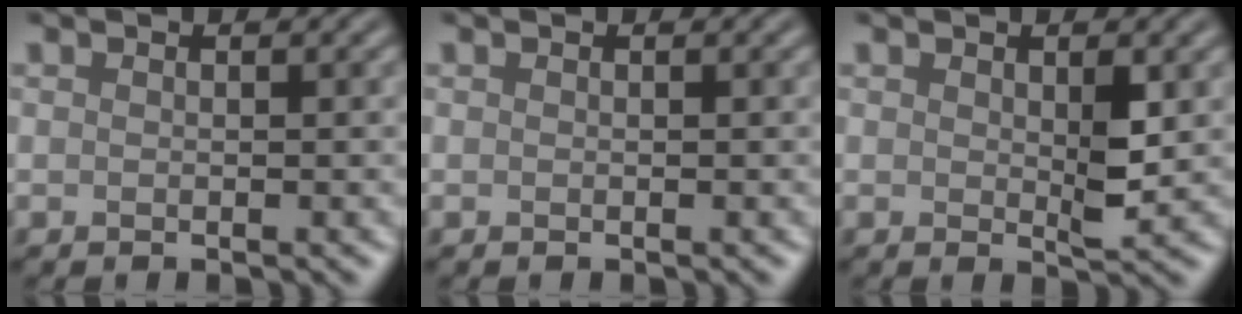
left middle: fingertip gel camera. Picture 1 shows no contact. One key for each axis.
{"total": 0.0}
{"total": 2.2, "fx": 0.4, "fy": 0.6, "fz": 2.0, "tx": -0.035, "ty": -0.008, "tz": 0.009}